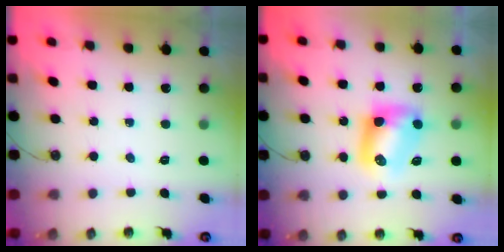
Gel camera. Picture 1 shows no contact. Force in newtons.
{"total": 9.0, "press": 9.0, "slide": 0.3}